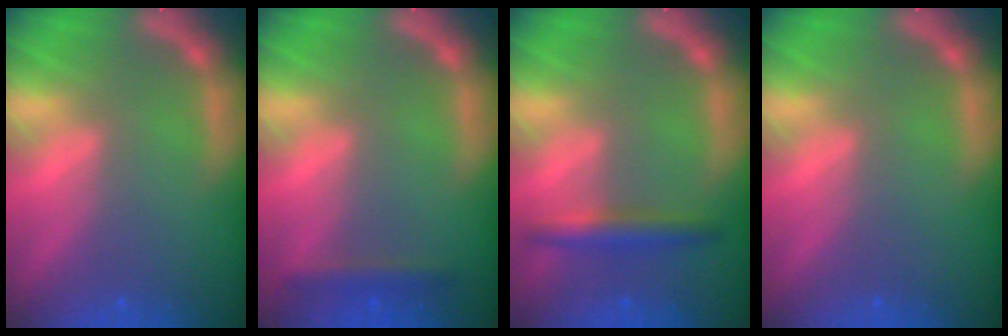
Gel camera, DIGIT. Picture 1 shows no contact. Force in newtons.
{"total": 1.9}
{"total": 3.0}
{"total": 0.0}